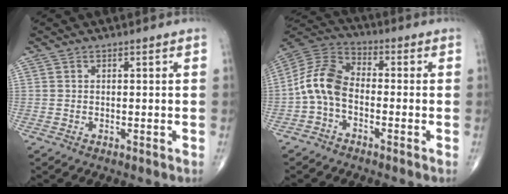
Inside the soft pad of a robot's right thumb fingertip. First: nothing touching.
{"total": 9.4, "force": [-2.2, 5.8, 7.1], "torque": [-0.136, 0.035, -0.059]}